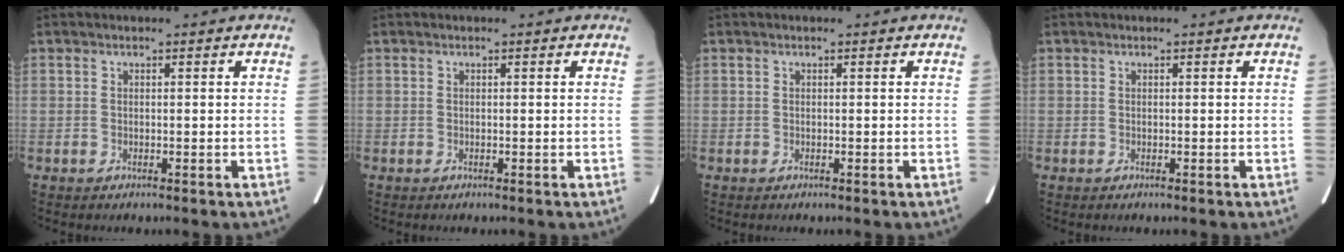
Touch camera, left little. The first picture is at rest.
{"total": 0.0}
{"total": 0.0}
{"total": 0.0}